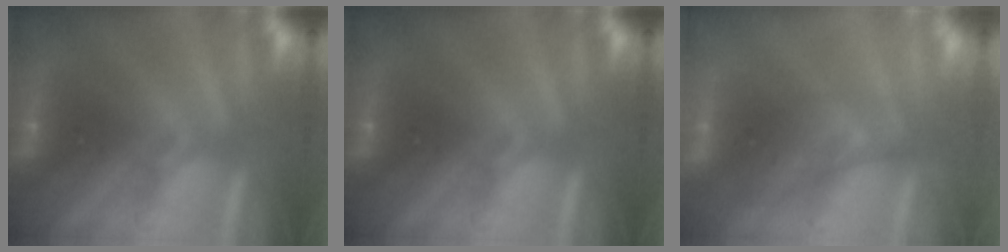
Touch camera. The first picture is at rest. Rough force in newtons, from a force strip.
{"total": 0.0}
{"total": 2.6}